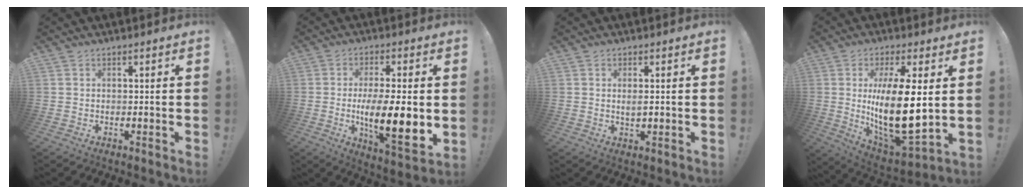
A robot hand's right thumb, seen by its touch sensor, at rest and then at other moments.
{"total": 15.9, "force": [-1.5, 4.7, 15.2], "torque": [-0.265, -0.007, -0.025]}
{"total": 2.2, "force": [0.2, 0.7, 2.0], "torque": [-0.030, -0.005, 0.000]}
{"total": 20.5, "force": [2.4, 7.8, 18.8], "torque": [-0.340, -0.039, 0.039]}